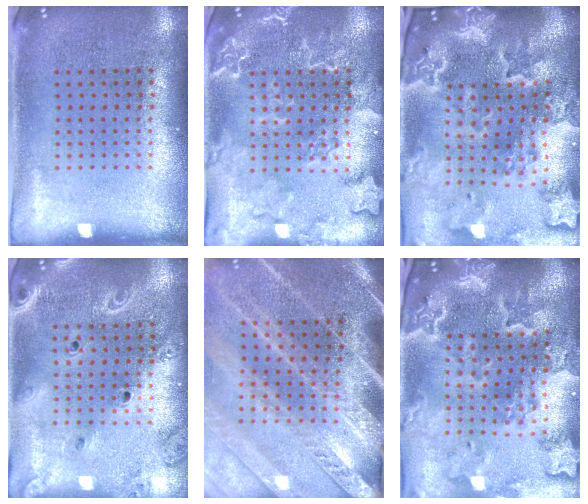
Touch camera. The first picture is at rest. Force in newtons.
{"total": 2.5, "press": 2.4, "slide": 0.4}
{"total": 4.5, "press": 3.7, "slide": 2.7}
{"total": 2.0, "press": 1.9, "slide": 0.8}
{"total": 3.5, "press": 3.0, "slide": 1.8}
{"total": 4.4, "press": 3.6, "slide": 2.5}